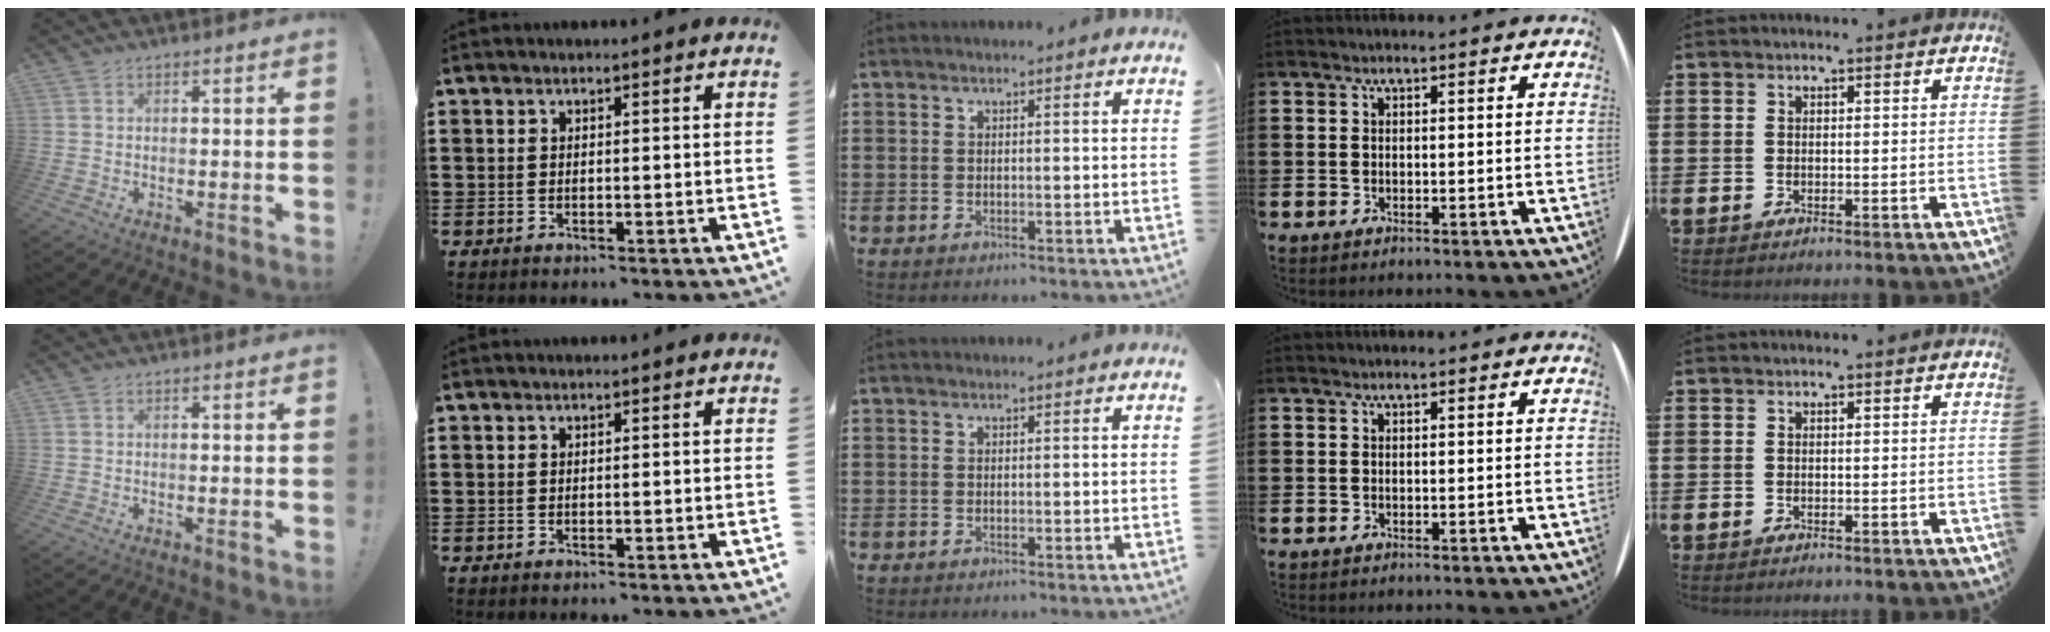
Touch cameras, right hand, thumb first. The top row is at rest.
{}